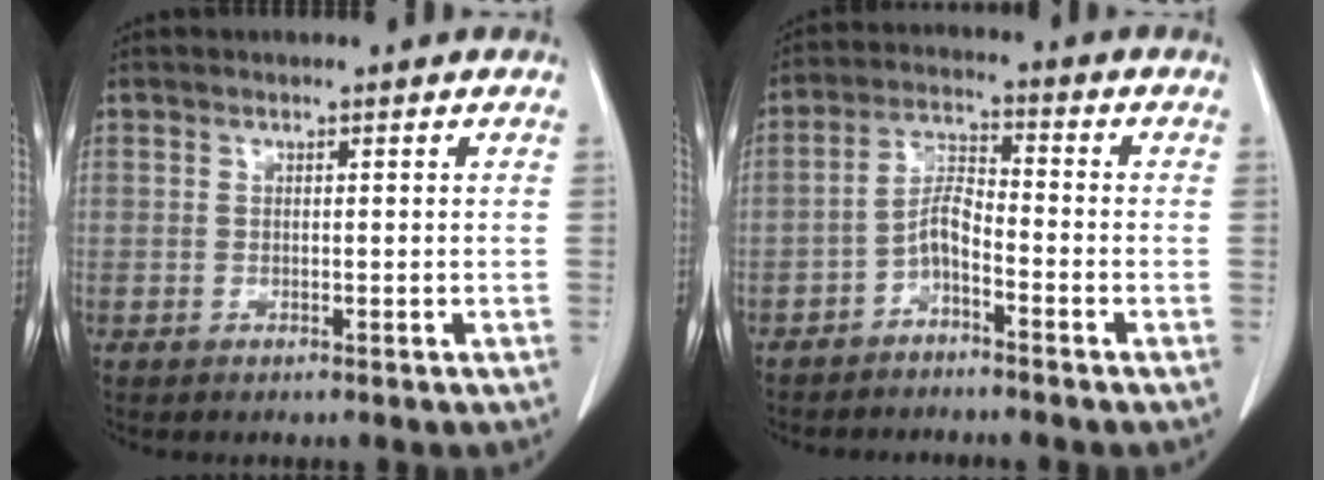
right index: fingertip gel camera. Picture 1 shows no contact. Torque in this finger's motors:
{"motor_torque": [0.61, -0.51, 0.14, 0.03]}